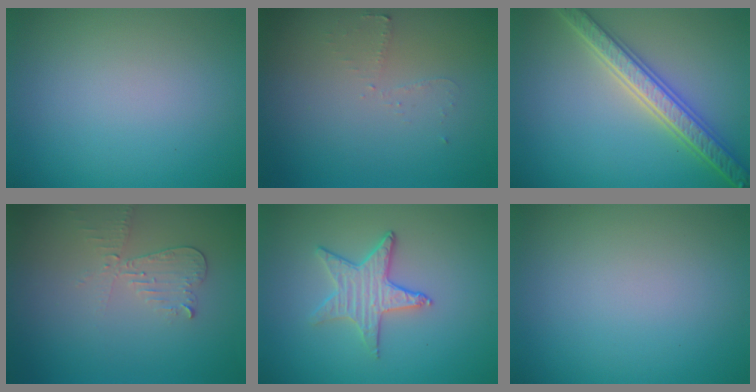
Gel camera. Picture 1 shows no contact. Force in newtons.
{"total": 1.2, "press": 1.1, "slide": 0.3}
{"total": 5.5, "press": 5.4, "slide": 1.1}
{"total": 2.1, "press": 2.1, "slide": 0.1}
{"total": 3.2, "press": 3.0, "slide": 1.2}
{"total": 0.0}